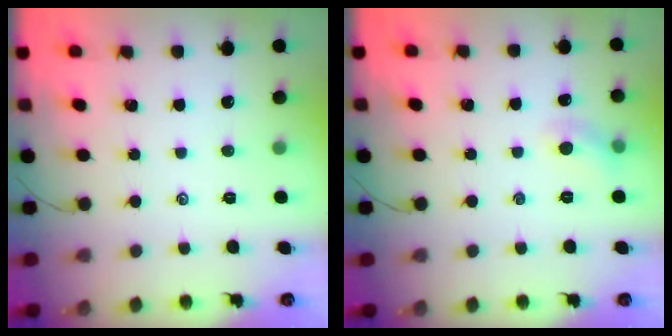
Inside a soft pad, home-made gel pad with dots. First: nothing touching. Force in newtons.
{"total": 5.0, "press": 4.8, "slide": 1.4}